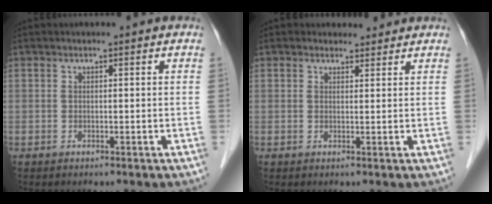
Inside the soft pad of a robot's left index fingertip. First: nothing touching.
{"total": 1.8, "force": [1.6, 0.9, -0.1], "torque": [0.001, 0.001, 0.019]}